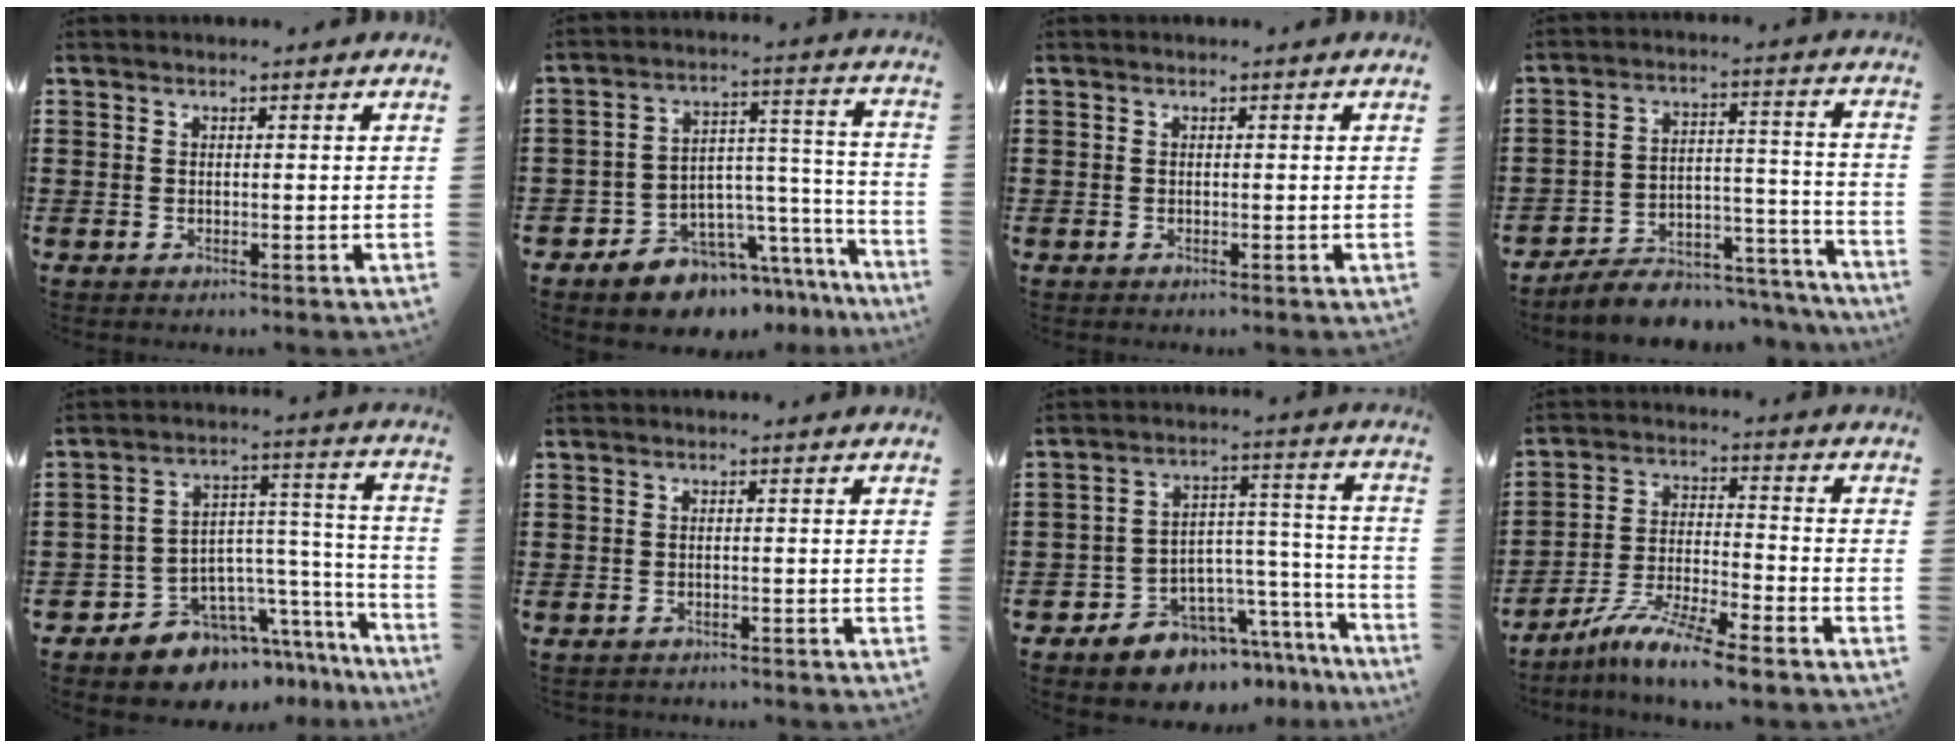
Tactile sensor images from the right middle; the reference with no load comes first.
{"total": 7.4, "force": [-6.6, 3.4, 0.1], "torque": [-0.008, 0.006, -0.122]}
{"total": 0.0}
{"total": 5.9, "force": [-5.5, 1.7, 1.0], "torque": [-0.016, 0.015, -0.107]}
{"total": 7.5, "force": [-6.3, 4.1, 0.9], "torque": [-0.031, -0.001, -0.117]}
{"total": 0.8, "force": [-0.7, 0.2, 0.0], "torque": [-0.001, 0.001, -0.017]}
{"total": 7.3, "force": [-6.4, 3.4, 0.0], "torque": [-0.007, 0.006, -0.121]}
{"total": 8.4, "force": [-7.3, 0.0, 4.2], "torque": [-0.088, -0.006, -0.141]}